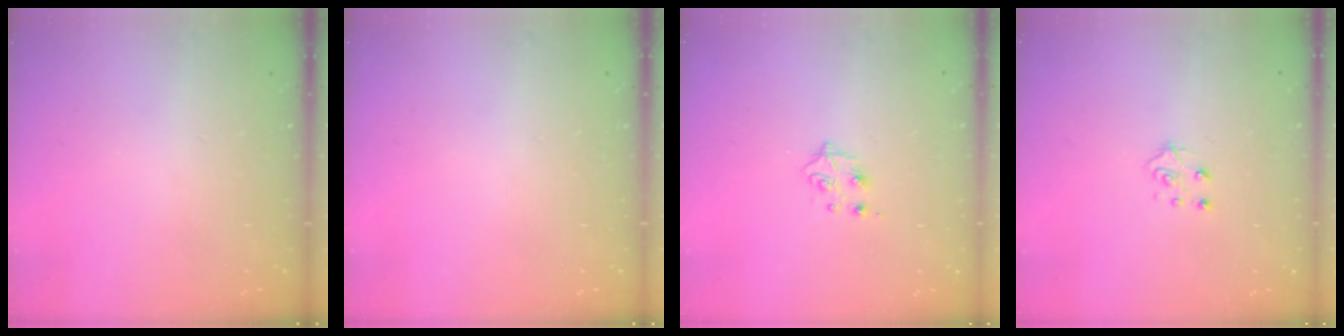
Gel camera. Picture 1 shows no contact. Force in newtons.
{"total": 0.0}
{"total": 4.4, "press": 4.4, "slide": 0.6}
{"total": 4.3, "press": 4.3, "slide": 0.5}